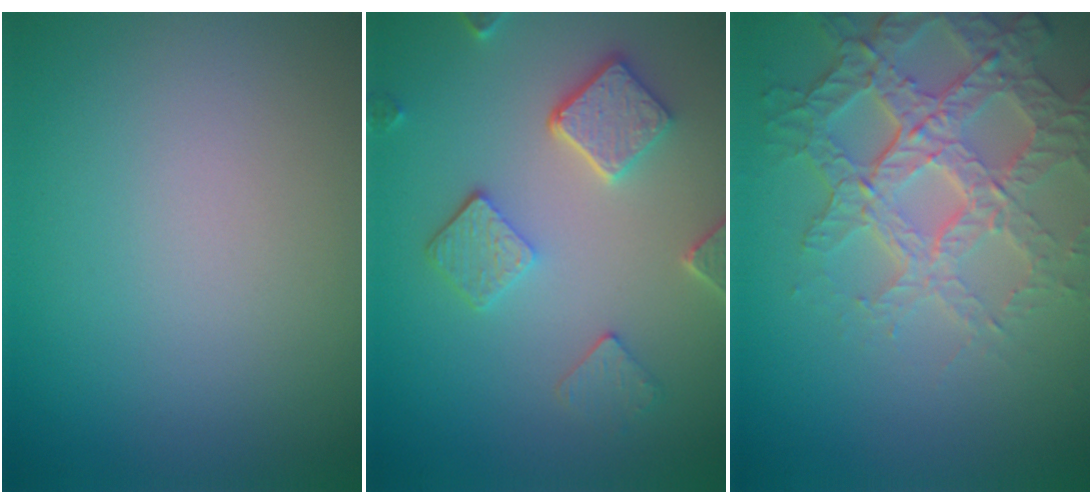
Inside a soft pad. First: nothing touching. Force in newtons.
{"total": 4.7, "press": 3.8, "slide": 2.8}
{"total": 6.1, "press": 5.0, "slide": 3.3}